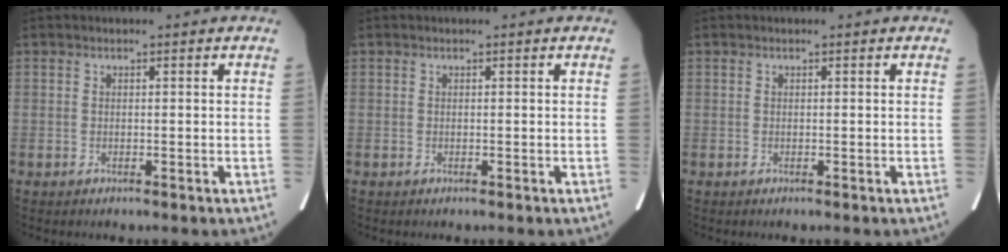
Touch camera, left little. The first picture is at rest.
{"total": 0.0}
{"total": 0.0}